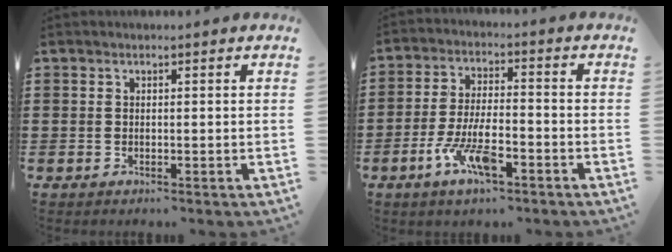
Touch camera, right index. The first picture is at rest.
{"total": 8.4, "force": [-4.2, 2.8, 6.7], "torque": [-0.152, -0.006, -0.080]}